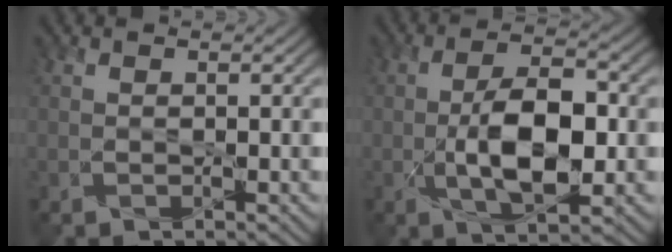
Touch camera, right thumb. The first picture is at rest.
{"total": 8.8, "force": [-1.4, 3.9, 7.8], "torque": [-0.145, 0.000, -0.024]}